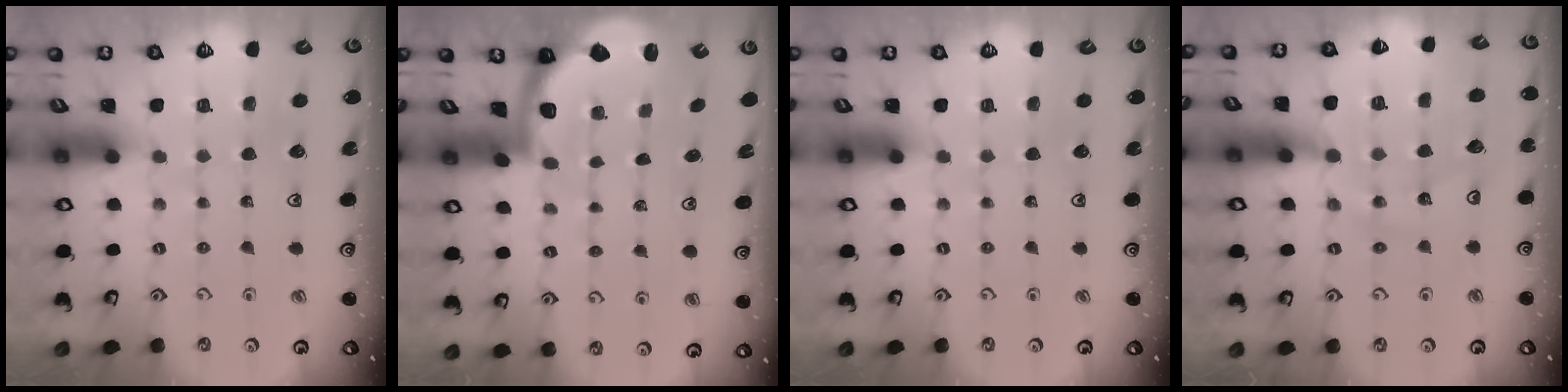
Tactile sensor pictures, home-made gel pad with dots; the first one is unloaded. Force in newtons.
{"total": 1.9, "press": 1.8, "slide": 0.5}
{"total": 0.0}
{"total": 11.9, "press": 11.8, "slide": 1.2}